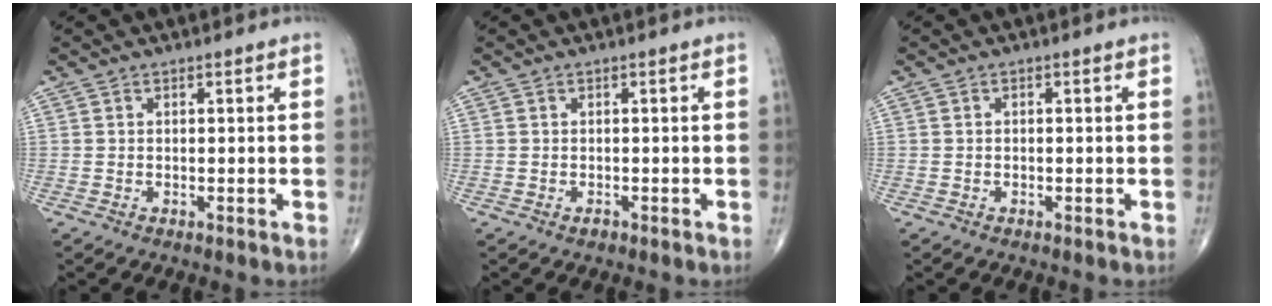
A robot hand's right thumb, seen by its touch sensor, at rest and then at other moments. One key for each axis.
{"total": 0.6, "fx": -0.4, "fy": 0.4, "fz": 0.2, "tx": 0.000, "ty": 0.002, "tz": -0.007}
{"total": 0.5, "fx": -0.1, "fy": 0.3, "fz": 0.4, "tx": -0.009, "ty": 0.005, "tz": -0.003}